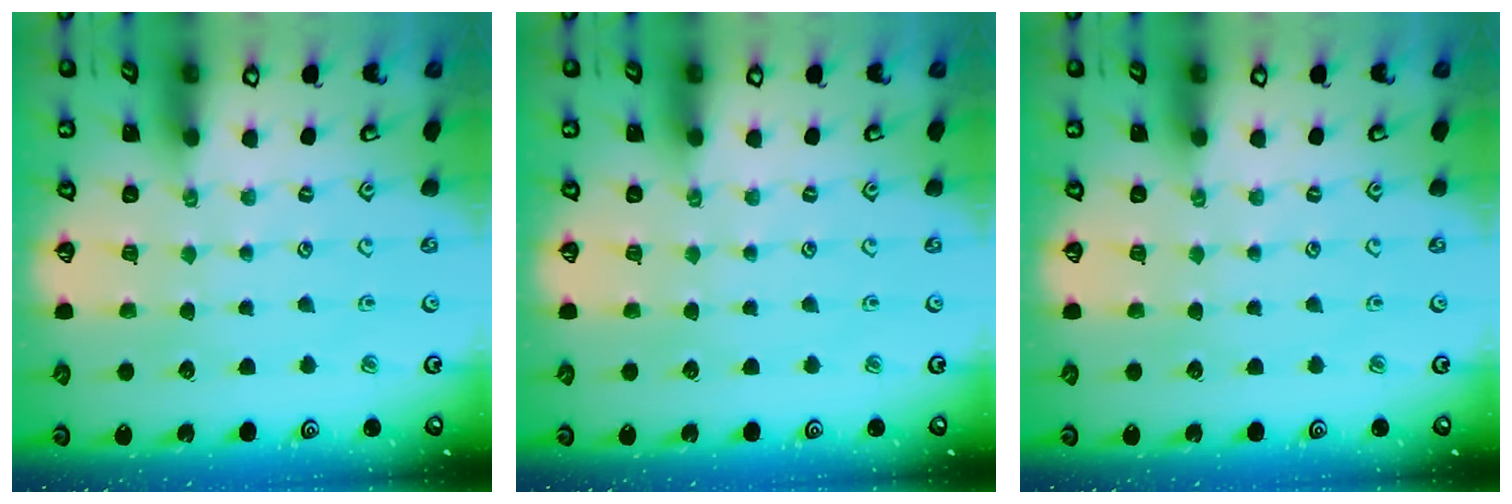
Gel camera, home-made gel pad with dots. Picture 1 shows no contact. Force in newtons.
{"total": 0.0}
{"total": 0.0}